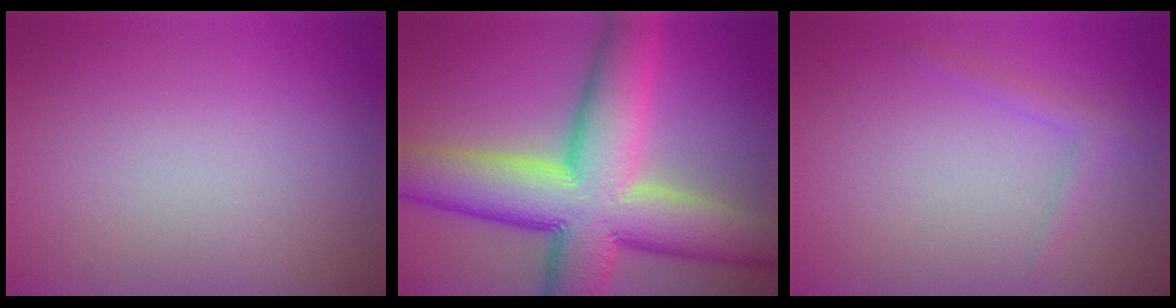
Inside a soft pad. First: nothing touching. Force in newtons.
{"total": 13.9, "press": 13.8, "slide": 0.6}
{"total": 1.3, "press": 1.2, "slide": 0.1}